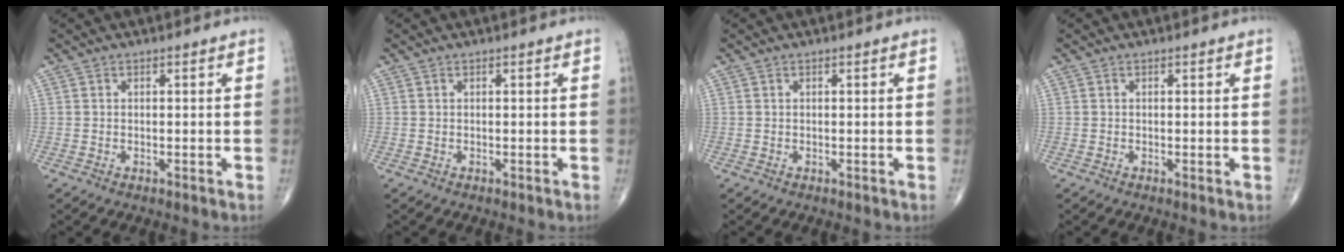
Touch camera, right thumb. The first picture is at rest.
{"total": 0.0}
{"total": 0.0}
{"total": 0.0}